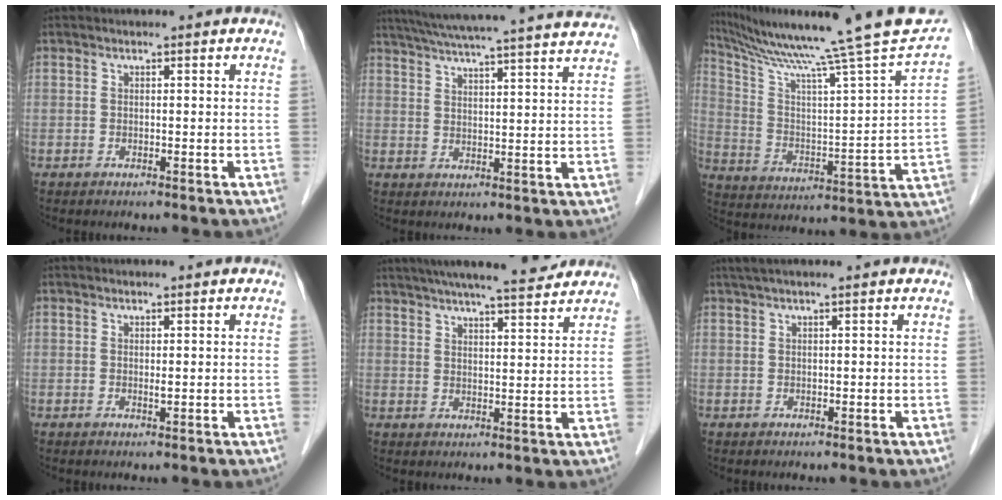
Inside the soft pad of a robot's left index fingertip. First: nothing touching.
{"total": 24.0, "force": [21.8, -0.7, 10.0], "torque": [-0.167, -0.008, 0.282]}
{"total": 24.2, "force": [20.9, -2.5, 11.9], "torque": [-0.205, -0.055, 0.303]}
{"total": 0.6, "force": [0.2, 0.0, 0.5], "torque": [-0.012, -0.001, 0.003]}
{"total": 14.6, "force": [12.9, 1.2, 6.8], "torque": [-0.111, 0.017, 0.182]}
{"total": 4.9, "force": [4.1, -0.4, 2.7], "torque": [-0.040, 0.034, 0.063]}